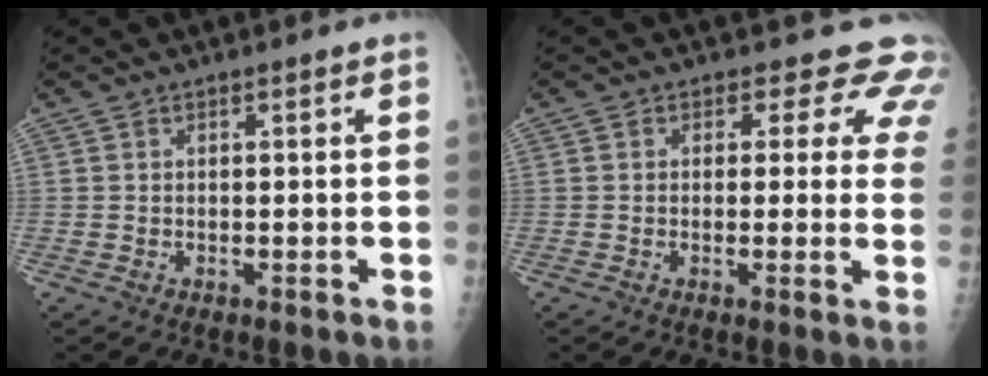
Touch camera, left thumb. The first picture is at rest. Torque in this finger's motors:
{"motor_torque": [-0.12, 0.47, -0.08, -0.14, 0.05]}